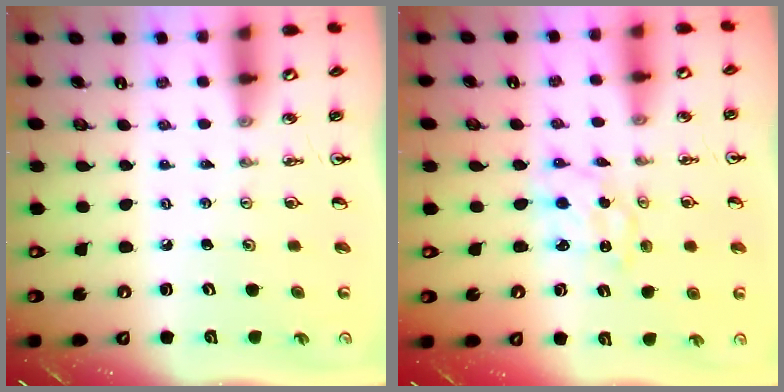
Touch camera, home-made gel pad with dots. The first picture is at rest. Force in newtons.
{"total": 1.7, "press": 1.7, "slide": 0.1}